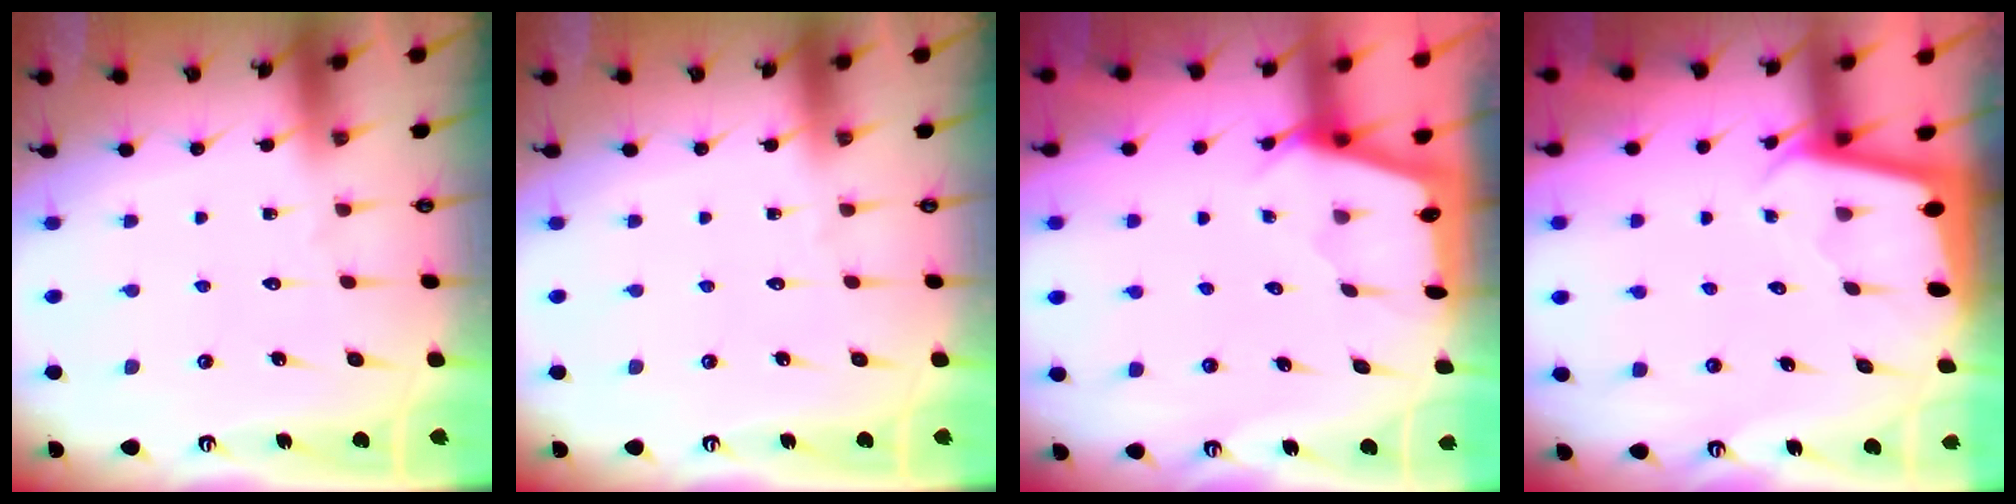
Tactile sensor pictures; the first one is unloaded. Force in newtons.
{"total": 0.0}
{"total": 2.2, "press": 2.2, "slide": 0.3}
{"total": 2.0, "press": 2.0, "slide": 0.1}